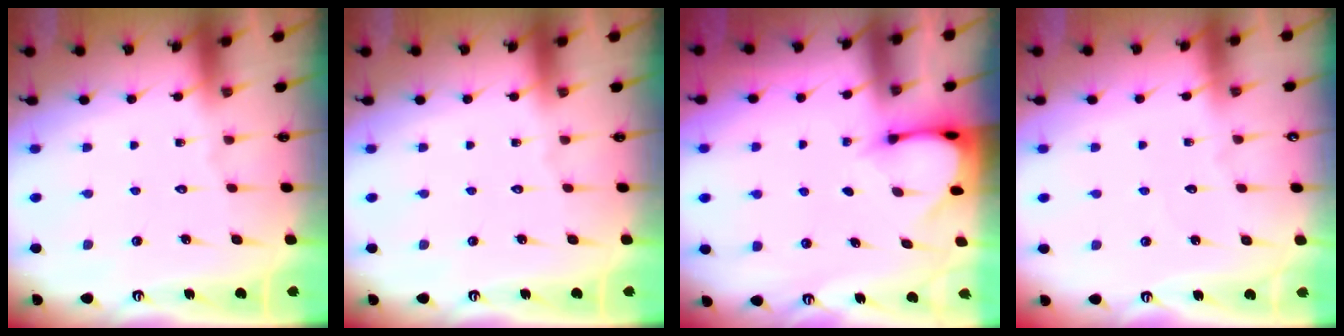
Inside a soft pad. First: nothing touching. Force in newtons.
{"total": 0.0}
{"total": 3.1, "press": 3.1, "slide": 0.3}
{"total": 2.1, "press": 2.1, "slide": 0.1}